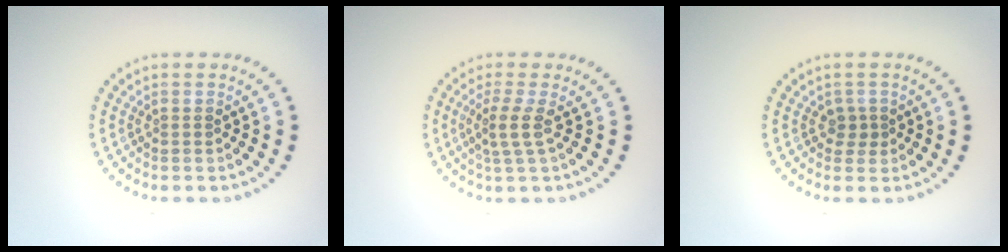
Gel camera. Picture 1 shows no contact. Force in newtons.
{"total": 2.2, "press": 1.7, "slide": 1.4}
{"total": 1.2, "press": 1.0, "slide": 0.7}